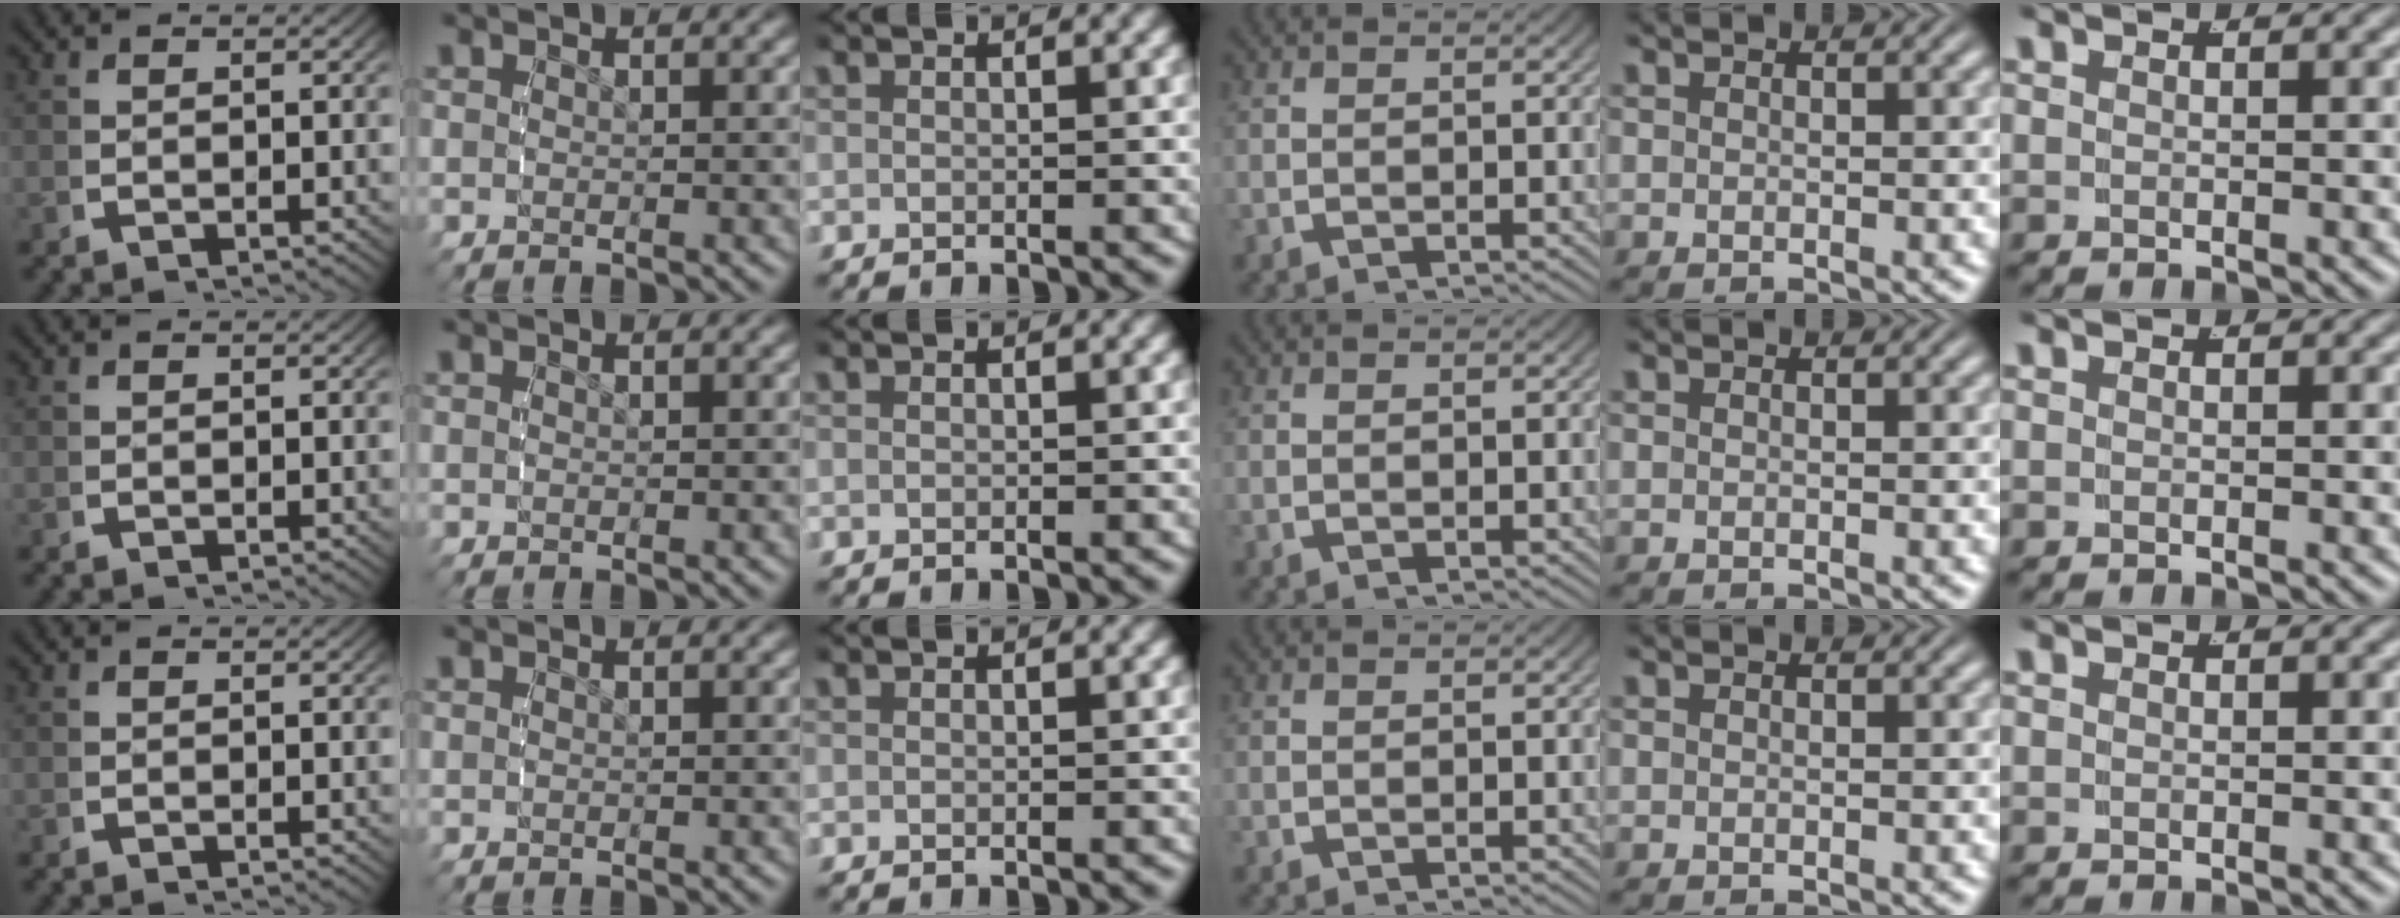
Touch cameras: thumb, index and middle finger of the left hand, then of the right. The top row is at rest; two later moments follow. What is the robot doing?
{"motion": "reach", "object": "jar lid"}